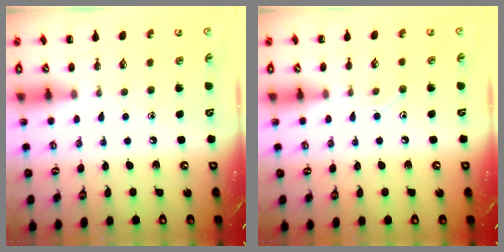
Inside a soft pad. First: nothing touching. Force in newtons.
{"total": 4.6, "press": 4.3, "slide": 1.6}